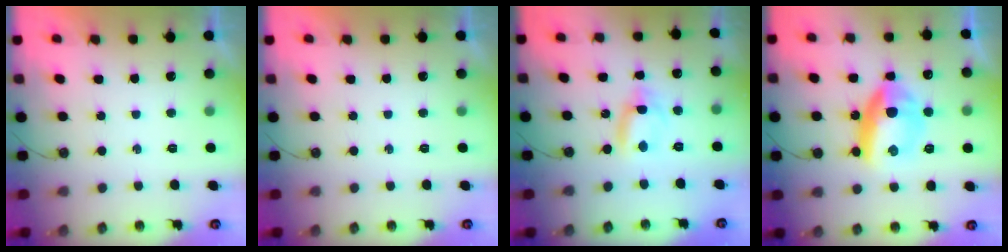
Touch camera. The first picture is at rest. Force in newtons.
{"total": 0.0}
{"total": 4.7, "press": 4.7, "slide": 0.3}
{"total": 13.6, "press": 13.5, "slide": 0.6}